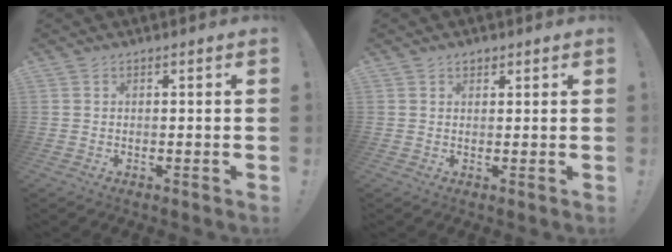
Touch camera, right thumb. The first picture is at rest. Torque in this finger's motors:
{"motor_torque": [-0.08, 0.19, 0.36, 0.03, -0.02]}